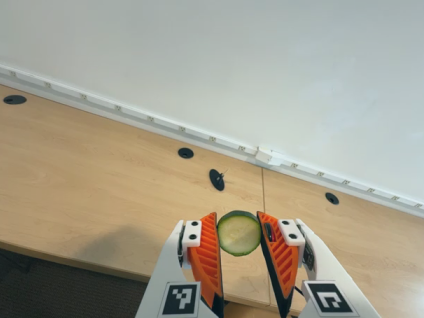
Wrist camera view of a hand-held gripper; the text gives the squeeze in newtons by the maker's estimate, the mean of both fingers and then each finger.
{"total": 10.5, "left": 10.4, "right": 10.6}